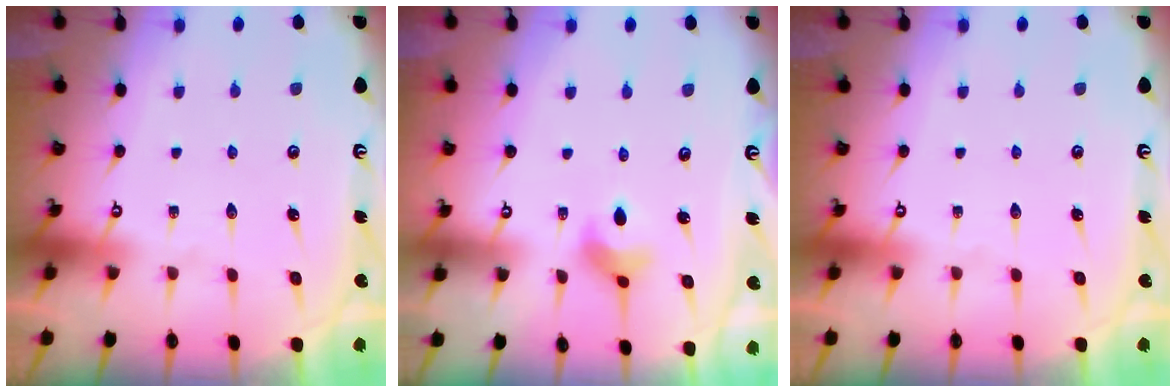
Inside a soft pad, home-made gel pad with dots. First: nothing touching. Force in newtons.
{"total": 6.3, "press": 6.2, "slide": 1.4}
{"total": 0.0}